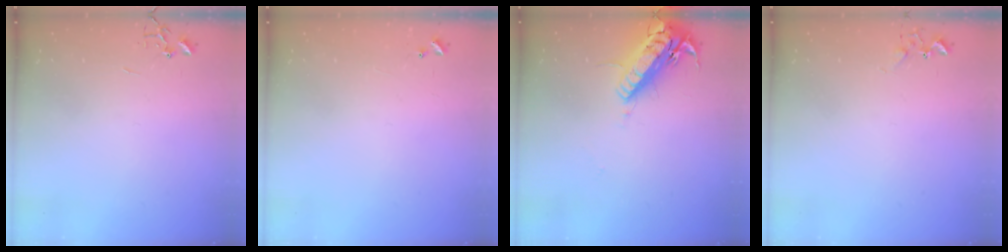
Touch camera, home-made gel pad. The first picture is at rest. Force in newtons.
{"total": 4.1, "press": 4.1, "slide": 0.5}
{"total": 17.6, "press": 17.3, "slide": 3.4}
{"total": 5.2, "press": 5.2, "slide": 0.6}